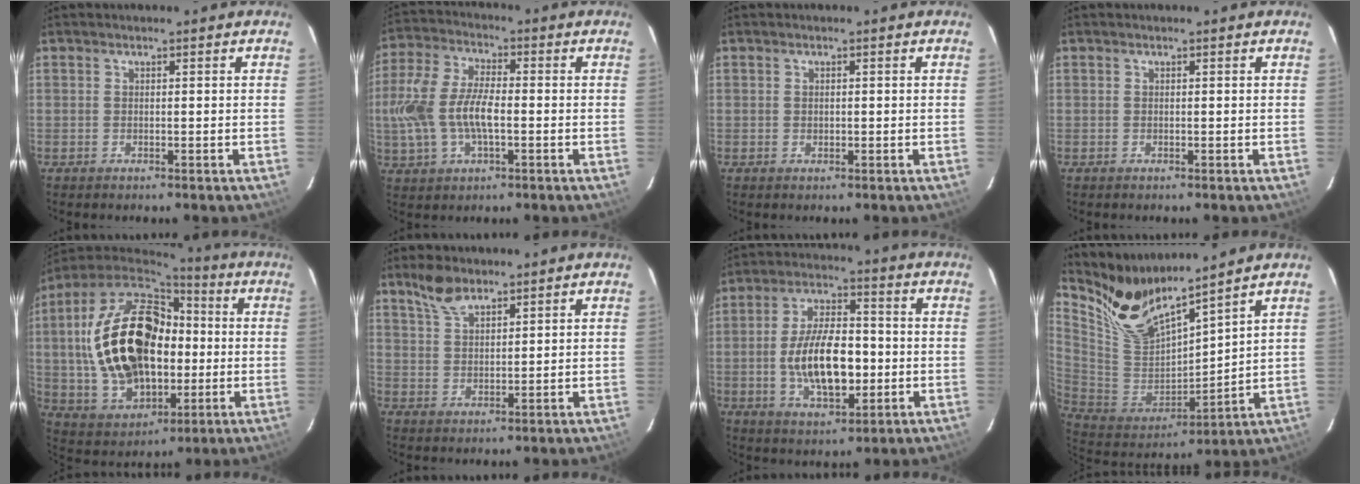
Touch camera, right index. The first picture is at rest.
{"total": 13.1, "force": [-1.6, 6.6, 11.3], "torque": [-0.246, 0.008, -0.029]}
{"total": 1.0, "force": [0.2, 0.7, 0.6], "torque": [-0.011, 0.002, 0.003]}
{"total": 0.0}
{"total": 25.8, "force": [0.5, 16.2, 20.1], "torque": [-0.425, 0.022, 0.030]}
{"total": 5.6, "force": [4.2, 2.3, 2.8], "torque": [-0.053, 0.009, 0.084]}
{"total": 14.3, "force": [-2.1, 6.6, 12.5], "torque": [-0.238, 0.004, -0.029]}
{"total": 15.6, "force": [13.0, 3.1, 8.1], "torque": [-0.157, -0.021, 0.264]}